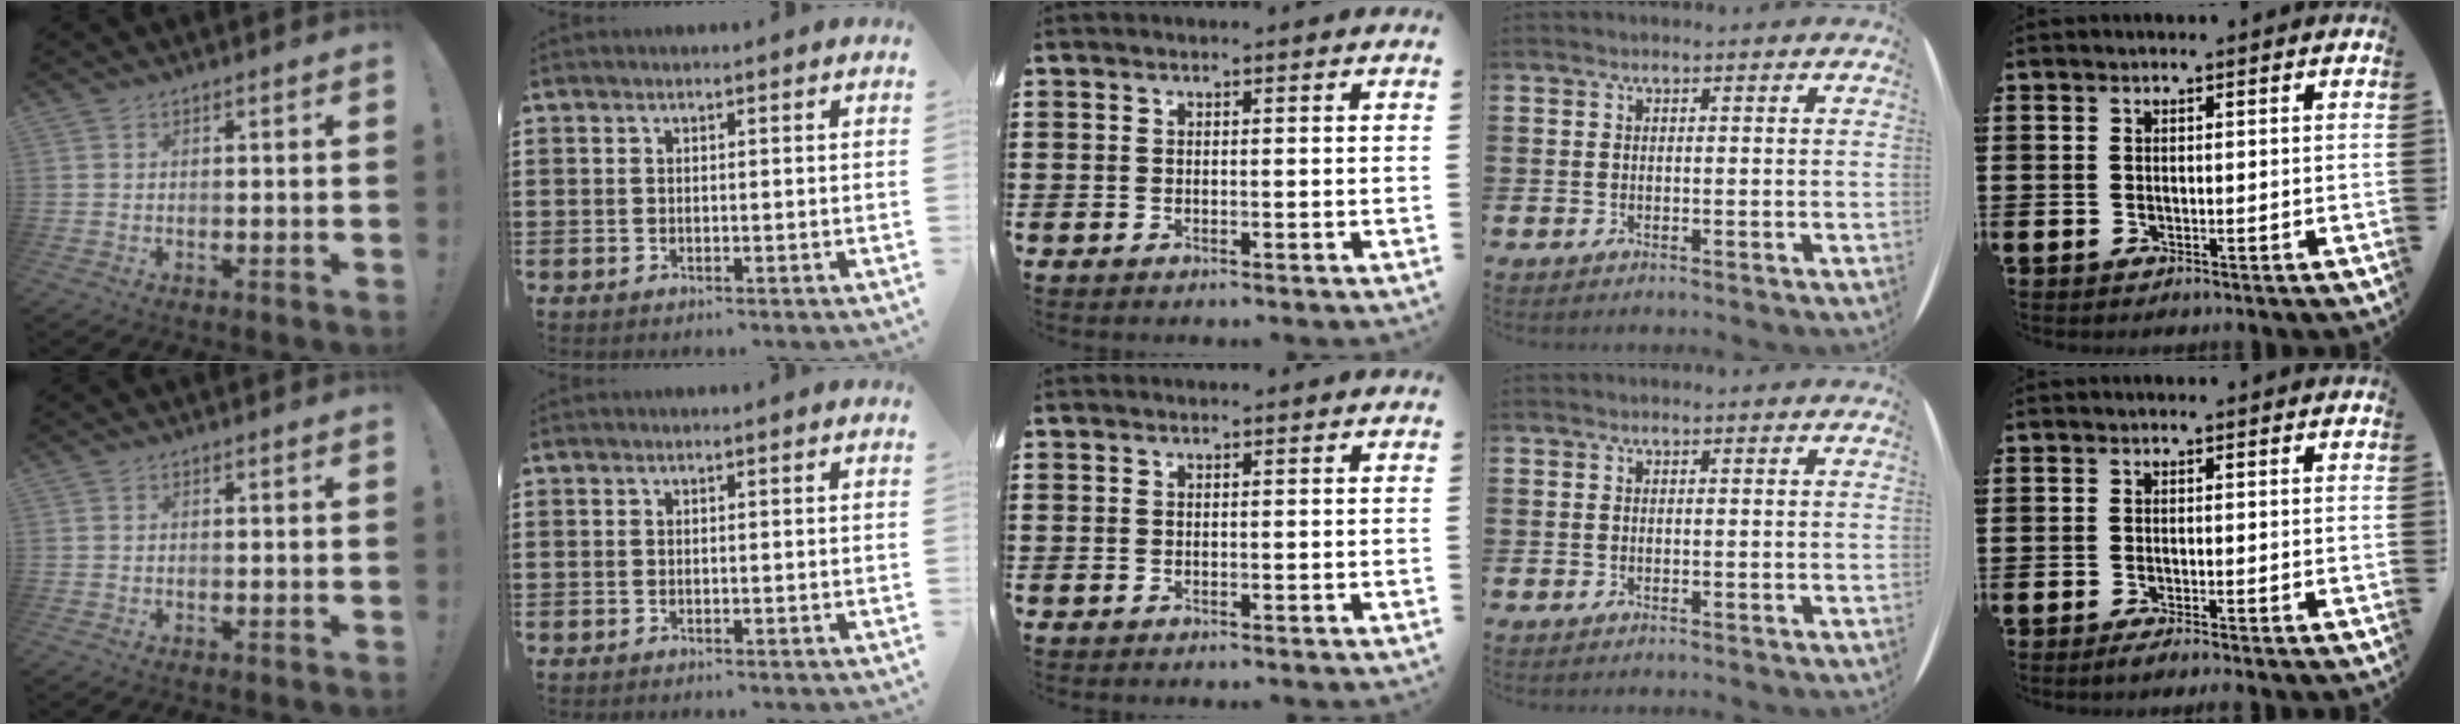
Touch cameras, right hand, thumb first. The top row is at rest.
{"little": {"total": 1.0, "force": [-0.6, 0.0, 0.7], "torque": [-0.011, -0.003, -0.012]}}